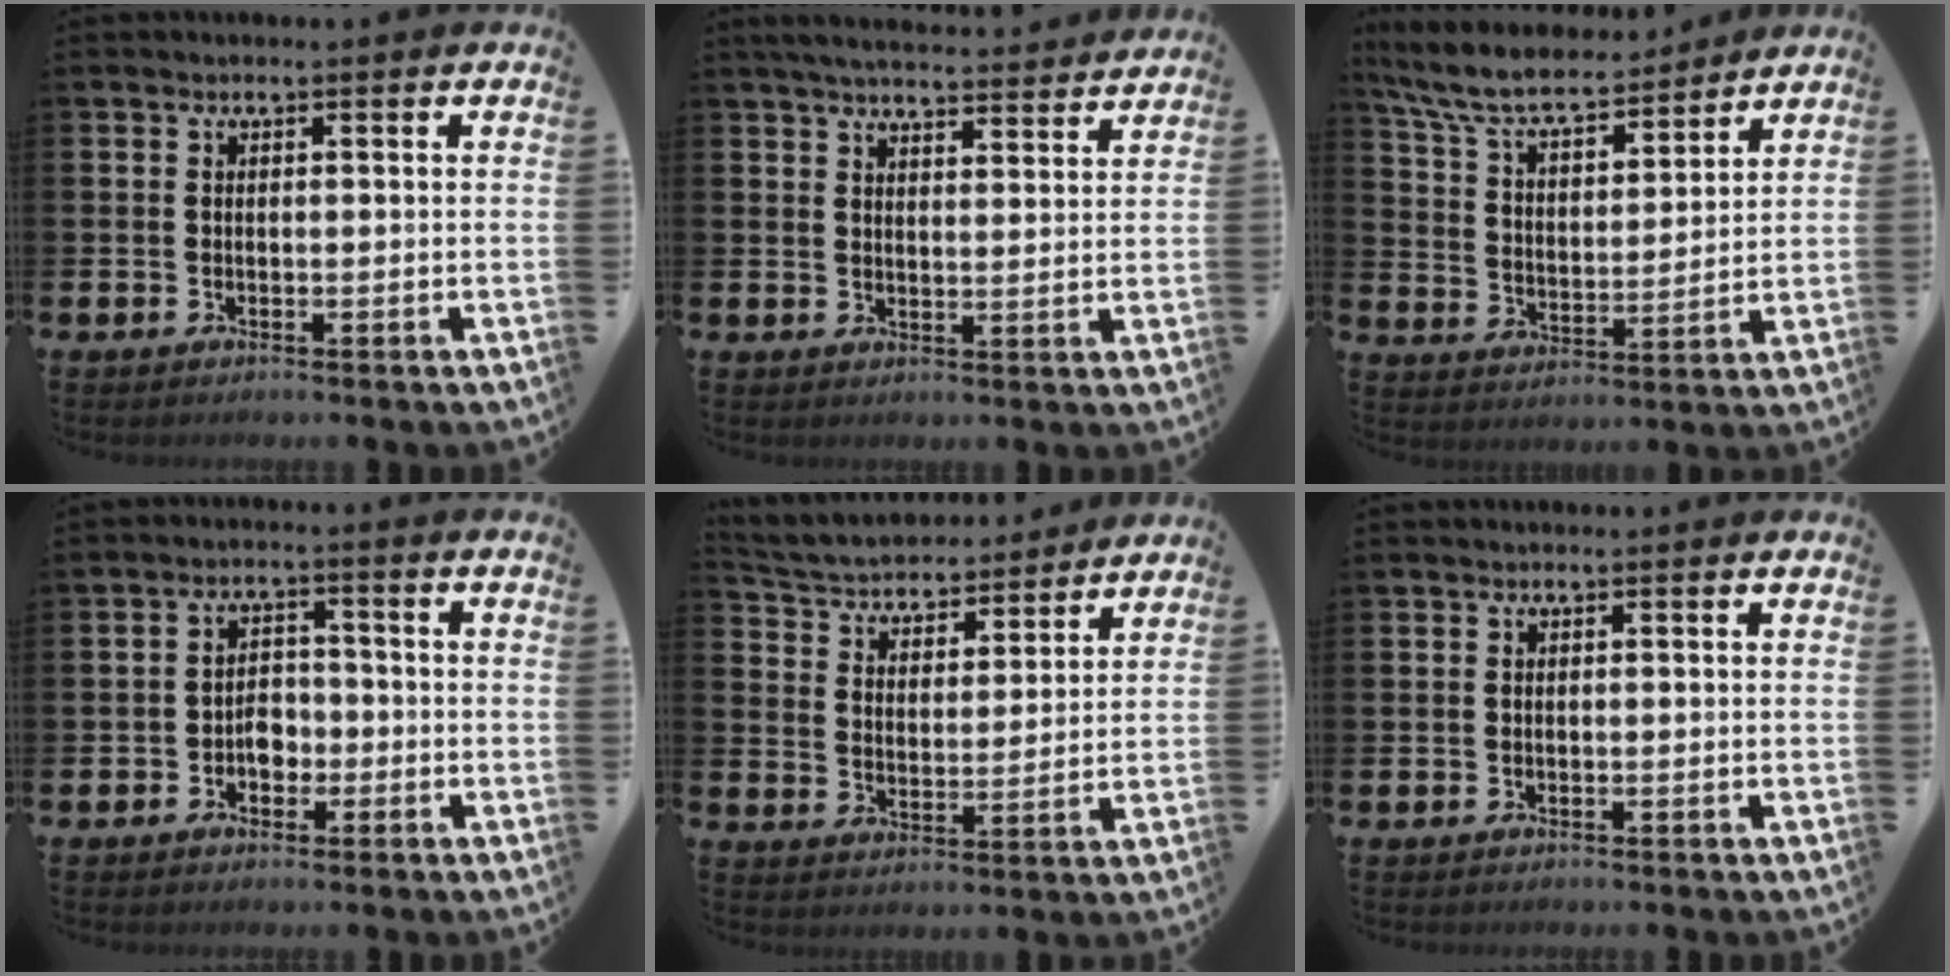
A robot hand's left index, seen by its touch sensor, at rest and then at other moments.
{"total": 5.1, "force": [5.0, 0.4, 0.8], "torque": [-0.028, -0.033, 0.089]}
{"total": 8.4, "force": [7.7, 2.0, 2.9], "torque": [-0.096, -0.045, 0.136]}
{"total": 3.2, "force": [-1.3, 2.4, 1.7], "torque": [-0.025, 0.004, -0.031]}
{"total": 4.4, "force": [4.2, 1.4, 0.4], "torque": [-0.038, -0.039, 0.066]}
{"total": 0.0}